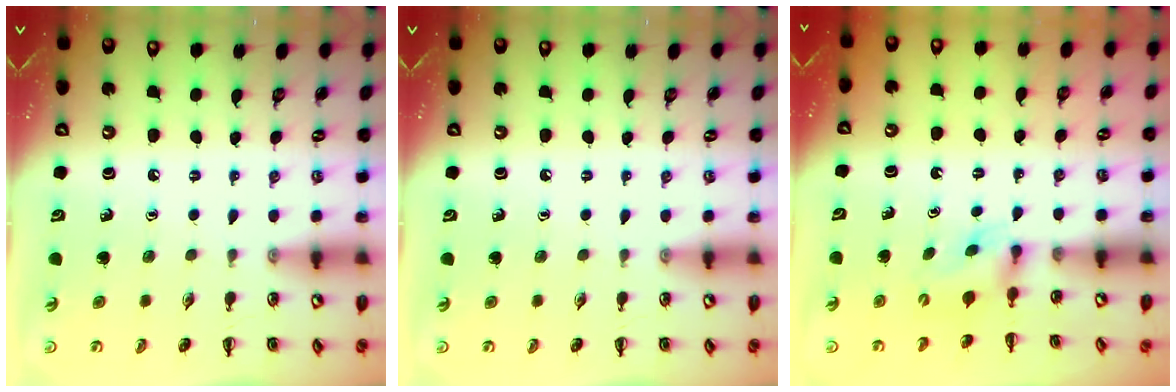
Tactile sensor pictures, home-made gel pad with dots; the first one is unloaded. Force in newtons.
{"total": 0.0}
{"total": 4.4, "press": 4.3, "slide": 0.9}